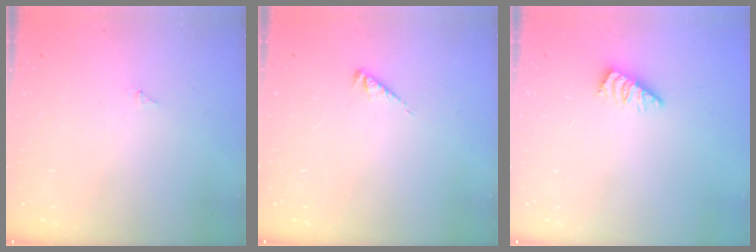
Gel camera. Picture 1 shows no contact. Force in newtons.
{"total": 2.6, "press": 2.5, "slide": 0.5}
{"total": 0.7, "press": 0.7, "slide": 0.2}